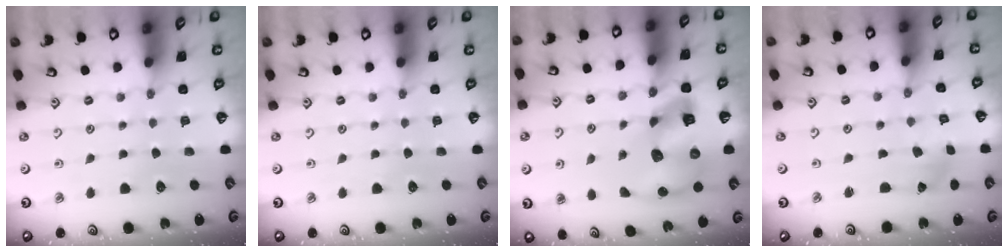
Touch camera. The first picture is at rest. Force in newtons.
{"total": 0.0}
{"total": 15.9, "press": 15.7, "slide": 2.4}
{"total": 0.7, "press": 0.7, "slide": 0.1}